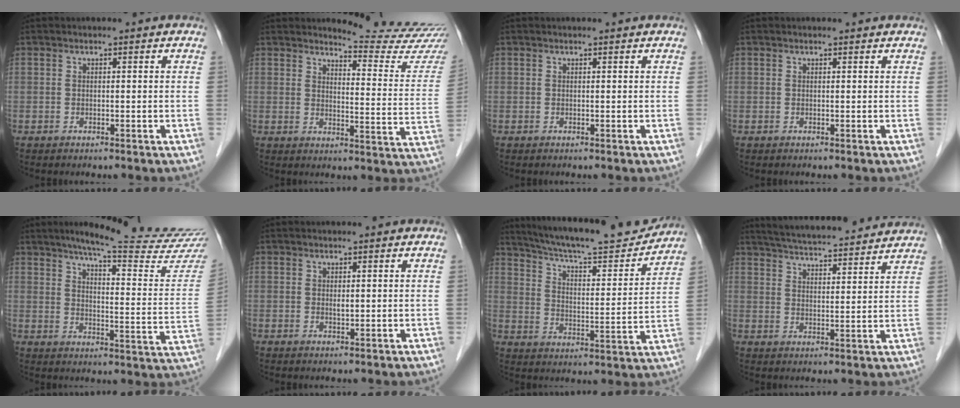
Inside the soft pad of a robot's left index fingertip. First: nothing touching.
{"total": 13.3, "force": [13.1, -0.9, 2.0], "torque": [-0.020, -0.106, 0.142]}
{"total": 0.8, "force": [0.8, 0.0, 0.2], "torque": [-0.008, 0.004, 0.012]}
{"total": 1.5, "force": [1.5, 0.2, 0.3], "torque": [-0.013, 0.009, 0.016]}
{"total": 22.0, "force": [19.8, -0.3, 9.6], "torque": [-0.133, -0.082, 0.246]}
{"total": 0.8, "force": [0.3, 0.3, 0.6], "torque": [-0.013, -0.003, 0.006]}
{"total": 19.6, "force": [18.1, 2.1, 7.2], "torque": [-0.122, -0.010, 0.264]}
{"total": 19.1, "force": [17.7, 2.0, 6.8], "torque": [-0.114, 0.027, 0.248]}